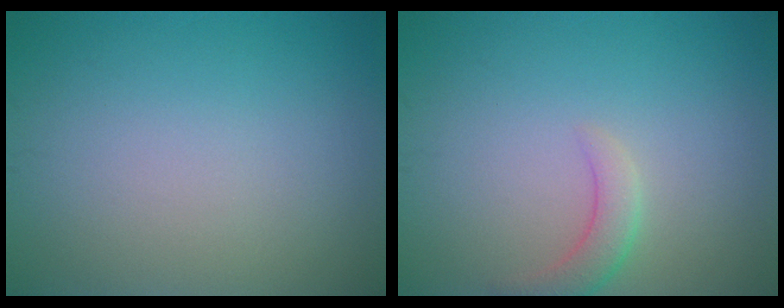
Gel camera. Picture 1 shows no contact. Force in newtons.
{"total": 2.1, "press": 2.1, "slide": 0.3}